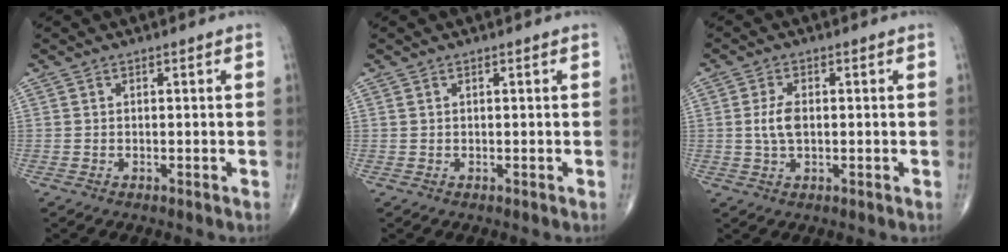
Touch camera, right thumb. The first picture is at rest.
{"total": 0.0}
{"total": 4.1, "force": [0.0, 2.1, 3.5], "torque": [-0.076, 0.001, 0.000]}